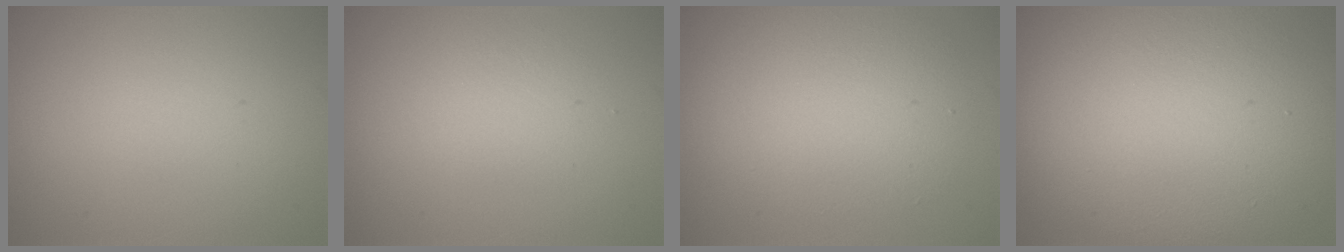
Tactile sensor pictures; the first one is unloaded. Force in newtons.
{"total": 2.0, "press": 1.9, "slide": 0.2}
{"total": 5.7, "press": 5.7, "slide": 0.2}
{"total": 16.3, "press": 16.2, "slide": 1.1}